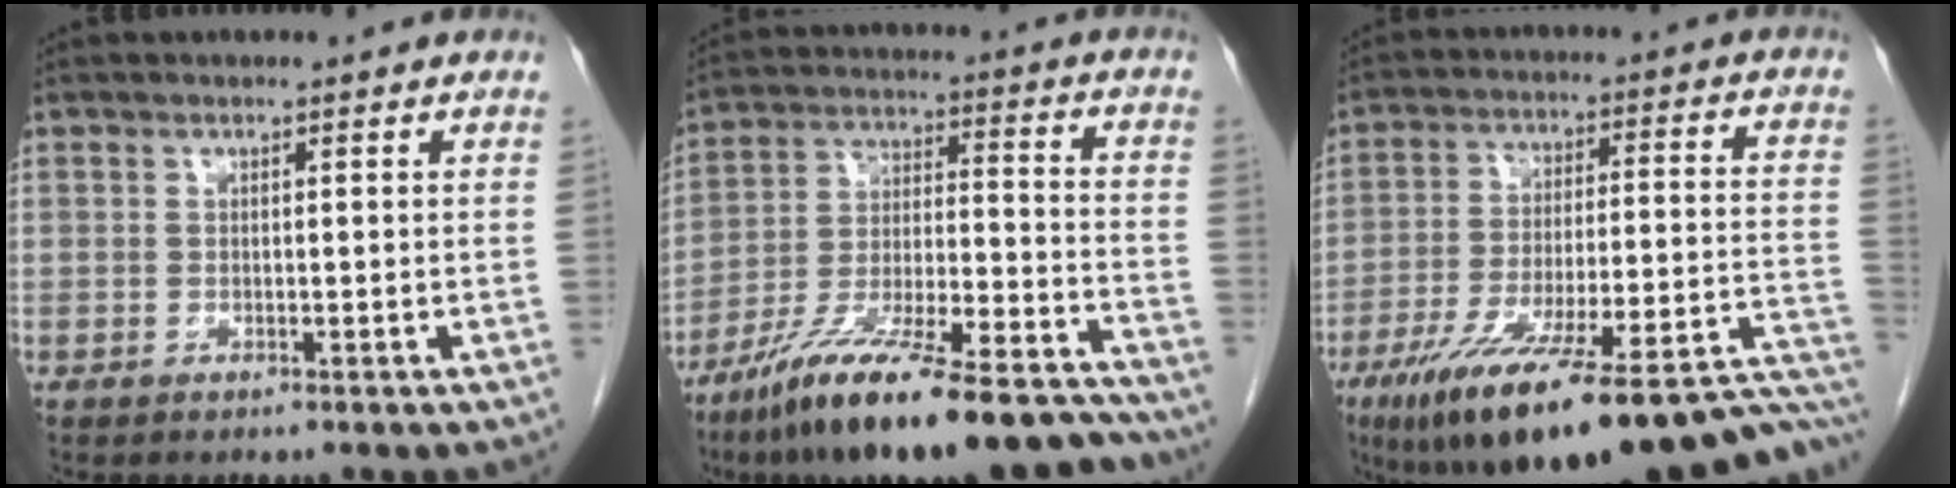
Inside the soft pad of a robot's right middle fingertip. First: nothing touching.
{"total": 24.3, "force": [-19.7, 3.8, 13.7], "torque": [-0.181, 0.005, -0.319]}
{"total": 29.4, "force": [-21.5, 3.8, 19.7], "torque": [-0.220, -0.004, -0.315]}